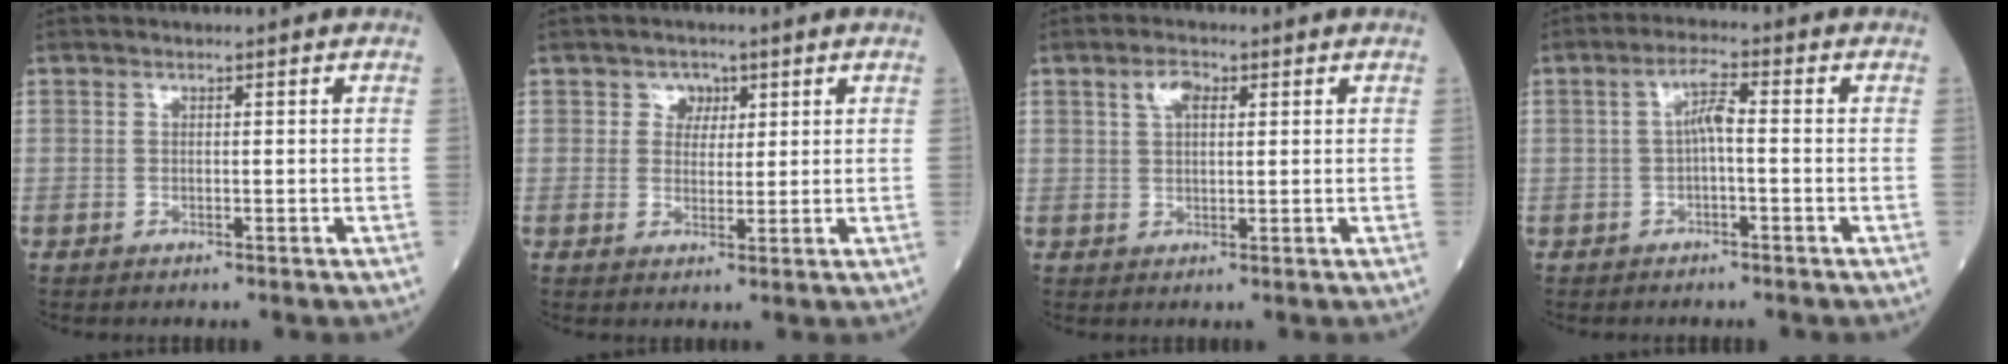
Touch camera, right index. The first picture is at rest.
{"total": 2.8, "force": [1.3, 2.3, 0.9], "torque": [-0.007, 0.001, 0.016]}
{"total": 3.2, "force": [1.5, 1.5, 2.4], "torque": [-0.047, 0.008, 0.028]}
{"total": 3.6, "force": [-0.1, 0.6, 3.5], "torque": [-0.062, 0.010, -0.003]}